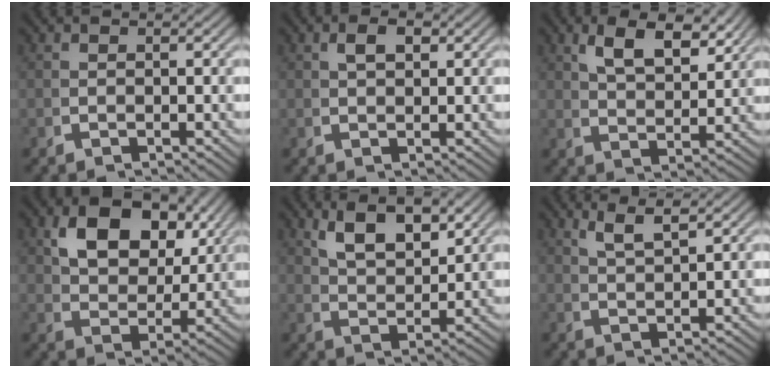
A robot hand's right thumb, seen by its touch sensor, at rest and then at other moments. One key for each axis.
{"total": 1.7, "fx": 1.0, "fy": 0.6, "fz": 1.2, "tx": -0.012, "ty": 0.006, "tz": 0.021}
{"total": 5.2, "fx": 3.6, "fy": 1.5, "fz": 3.4, "tx": -0.055, "ty": 0.006, "tz": 0.070}
{"total": 7.8, "fx": 3.4, "fy": 4.4, "fz": 5.6, "tx": -0.094, "ty": -0.005, "tz": 0.060}
{"total": 5.9, "fx": 3.8, "fy": 2.1, "fz": 4.0, "tx": -0.060, "ty": 0.005, "tz": 0.075}
{"total": 4.0, "fx": 3.4, "fy": 0.0, "fz": 2.1, "tx": -0.028, "ty": 0.014, "tz": 0.066}